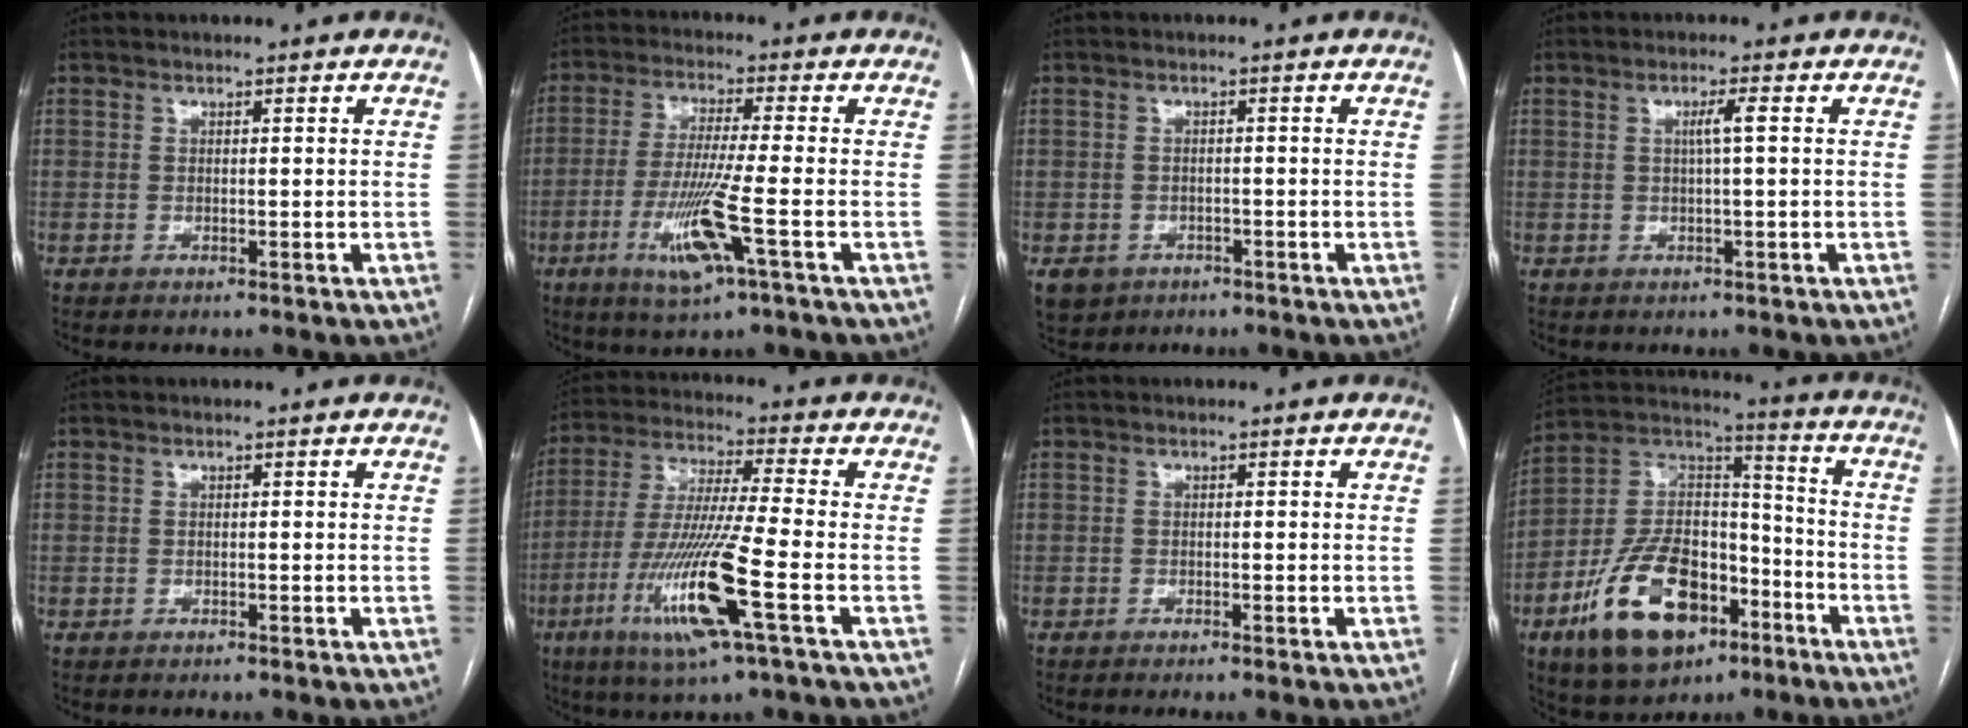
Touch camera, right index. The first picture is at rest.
{"total": 10.1, "force": [-3.8, -0.3, 9.3], "torque": [-0.187, -0.019, -0.072]}
{"total": 6.3, "force": [-3.5, 4.9, 1.8], "torque": [-0.041, 0.000, -0.046]}
{"total": 2.2, "force": [0.3, -0.3, 2.1], "torque": [-0.038, 0.002, 0.007]}
{"total": 0.0}
{"total": 15.3, "force": [-5.8, -0.5, 14.1], "torque": [-0.294, -0.025, -0.112]}
{"total": 0.9, "force": [-0.6, -0.1, 0.6], "torque": [-0.015, 0.001, -0.010]}
{"total": 20.1, "force": [-9.9, 10.5, 14.0], "torque": [-0.276, 0.016, -0.161]}